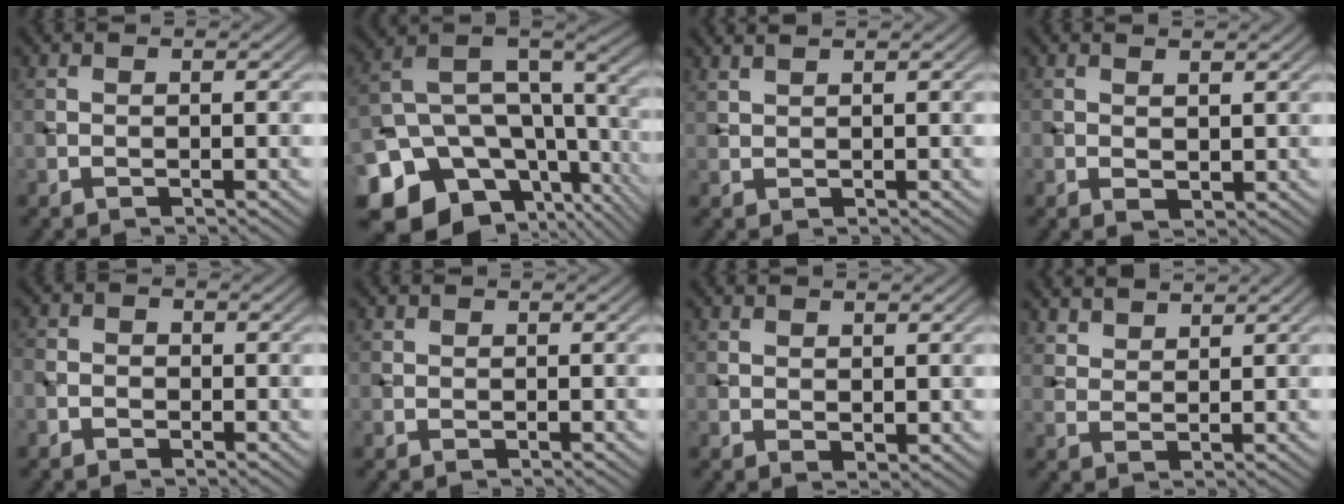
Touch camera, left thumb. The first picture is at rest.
{"total": 19.6, "force": [-9.6, 13.7, 10.2], "torque": [-0.222, -0.024, -0.104]}
{"total": 1.5, "force": [1.4, 0.2, 0.6], "torque": [-0.019, 0.004, 0.032]}
{"total": 1.8, "force": [0.8, 1.0, 1.3], "torque": [-0.023, -0.006, 0.018]}
{"total": 1.9, "force": [-1.0, 1.6, 0.6], "torque": [-0.004, 0.004, -0.024]}
{"total": 0.9, "force": [0.3, 0.8, 0.1], "torque": [0.002, -0.003, 0.005]}
{"total": 1.3, "force": [0.8, 0.8, 0.7], "torque": [-0.013, -0.006, 0.019]}
{"total": 3.7, "force": [3.3, 1.4, 1.2], "torque": [-0.029, -0.013, 0.084]}